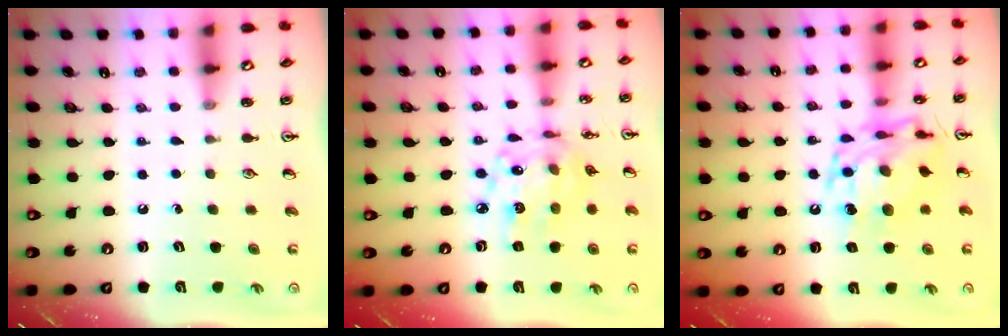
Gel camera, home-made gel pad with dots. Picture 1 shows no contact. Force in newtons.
{"total": 13.8, "press": 13.8, "slide": 1.0}
{"total": 14.2, "press": 14.2, "slide": 1.1}